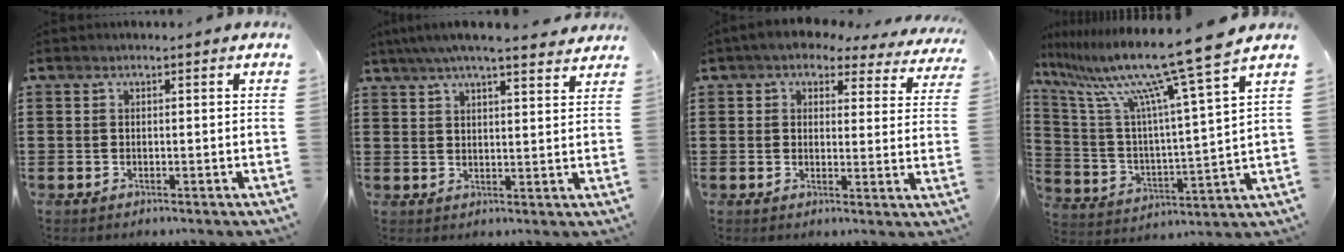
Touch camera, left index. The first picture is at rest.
{"total": 5.3, "force": [4.5, 0.3, 2.7], "torque": [-0.066, -0.009, 0.080]}
{"total": 3.9, "force": [3.4, 1.2, 1.2], "torque": [-0.042, -0.014, 0.059]}
{"total": 13.9, "force": [11.1, -0.4, 8.5], "torque": [-0.198, -0.072, 0.177]}